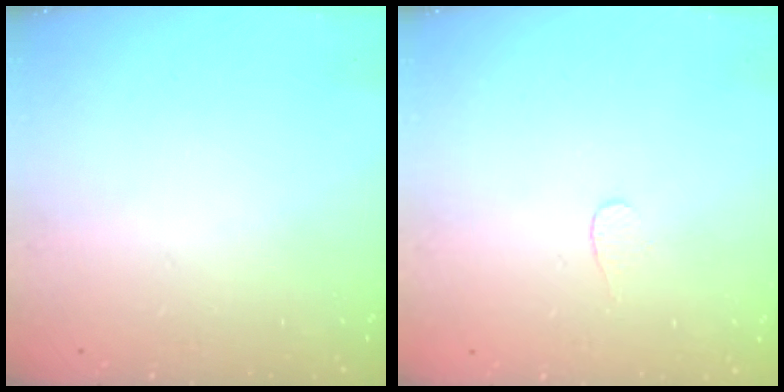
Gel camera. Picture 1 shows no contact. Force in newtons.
{"total": 3.3, "press": 3.3, "slide": 0.3}